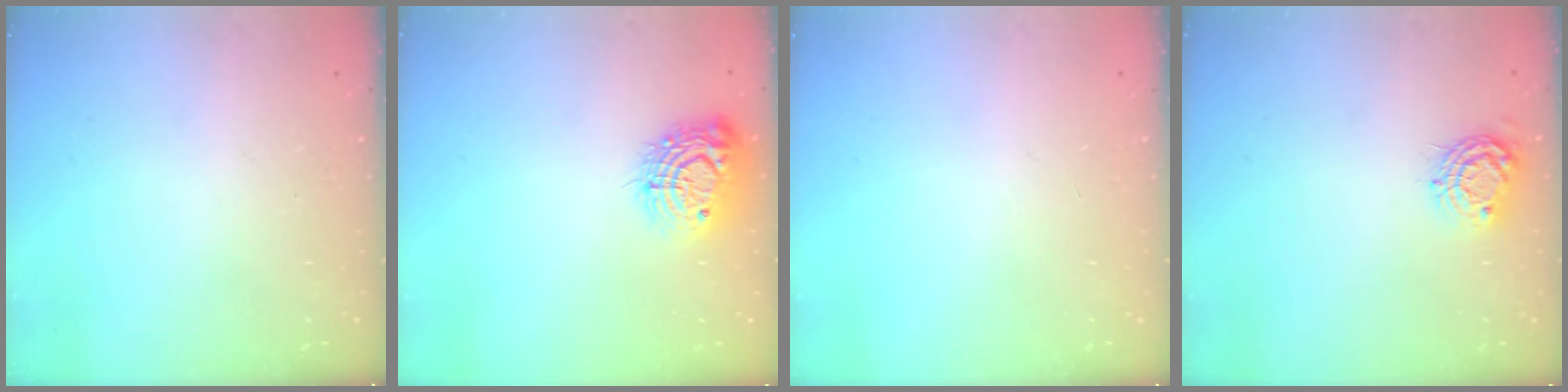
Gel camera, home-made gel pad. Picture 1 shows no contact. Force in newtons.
{"total": 13.1, "press": 13.1, "slide": 0.8}
{"total": 0.0}
{"total": 8.0, "press": 8.0, "slide": 0.3}